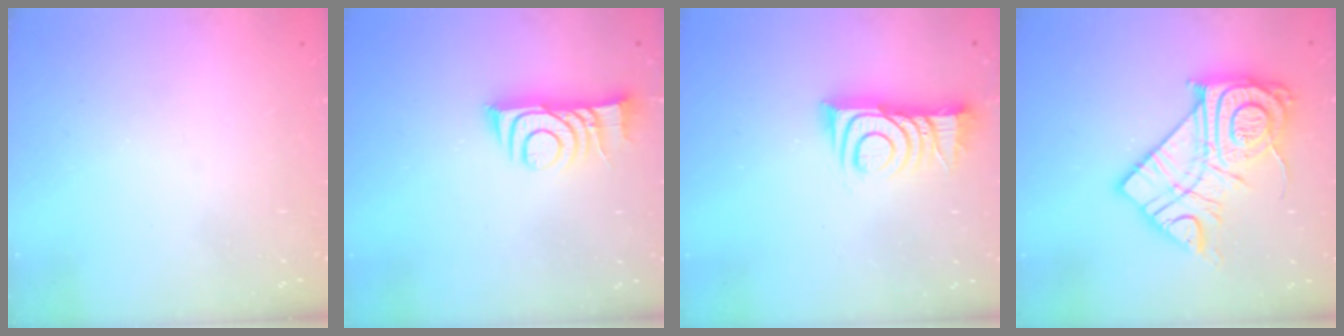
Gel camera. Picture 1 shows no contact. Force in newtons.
{"total": 10.6, "press": 10.6, "slide": 1.0}
{"total": 11.2, "press": 11.2, "slide": 0.5}
{"total": 20.7, "press": 20.6, "slide": 1.9}